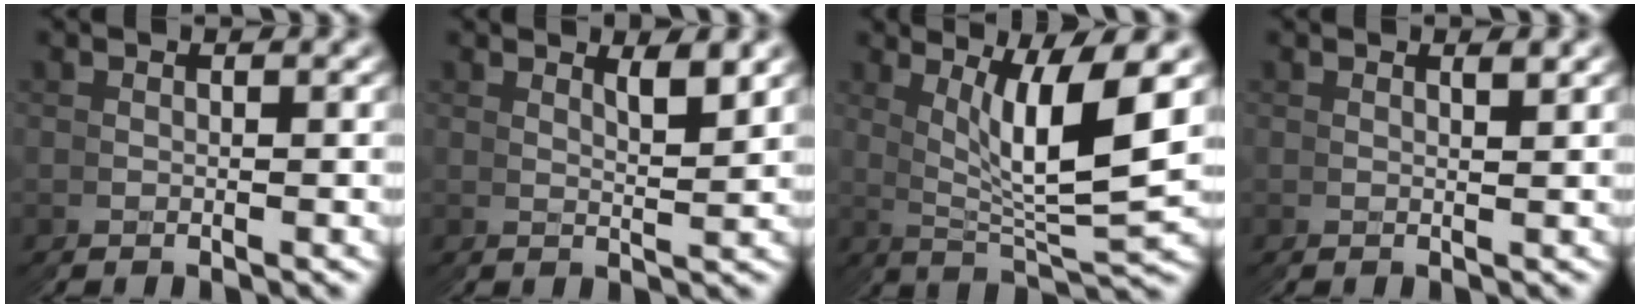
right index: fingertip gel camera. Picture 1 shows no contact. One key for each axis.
{"total": 2.2, "fx": 1.8, "fy": -0.8, "fz": 1.0, "tx": -0.015, "ty": -0.003, "tz": 0.034}
{"total": 7.4, "fx": 2.5, "fy": 1.9, "fz": 6.6, "tx": -0.125, "ty": -0.009, "tz": 0.046}
{"total": 0.9, "fx": 0.7, "fy": -0.3, "fz": 0.5, "tx": -0.002, "ty": 0.003, "tz": 0.013}